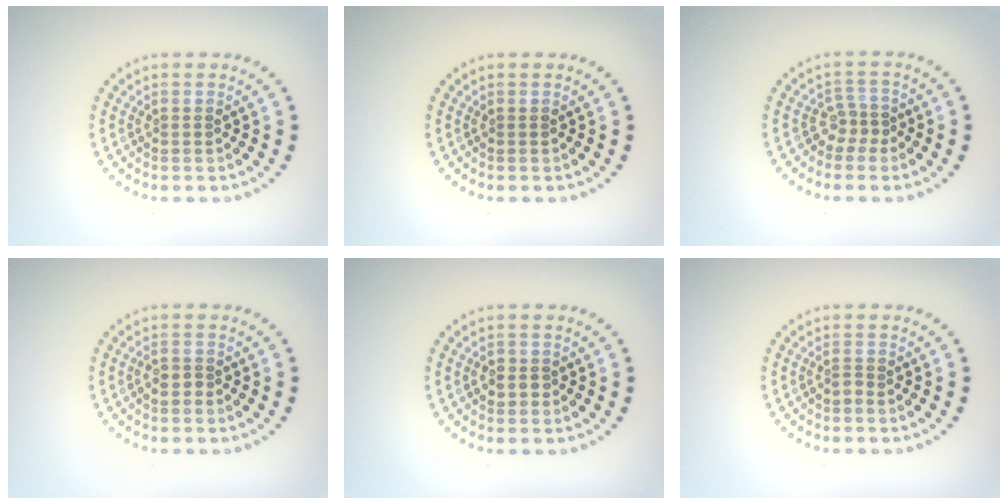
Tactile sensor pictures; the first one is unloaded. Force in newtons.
{"total": 0.0}
{"total": 1.7, "press": 1.2, "slide": 1.2}
{"total": 1.4, "press": 1.2, "slide": 0.8}
{"total": 1.3, "press": 1.2, "slide": 0.5}
{"total": 0.7, "press": 0.5, "slide": 0.5}